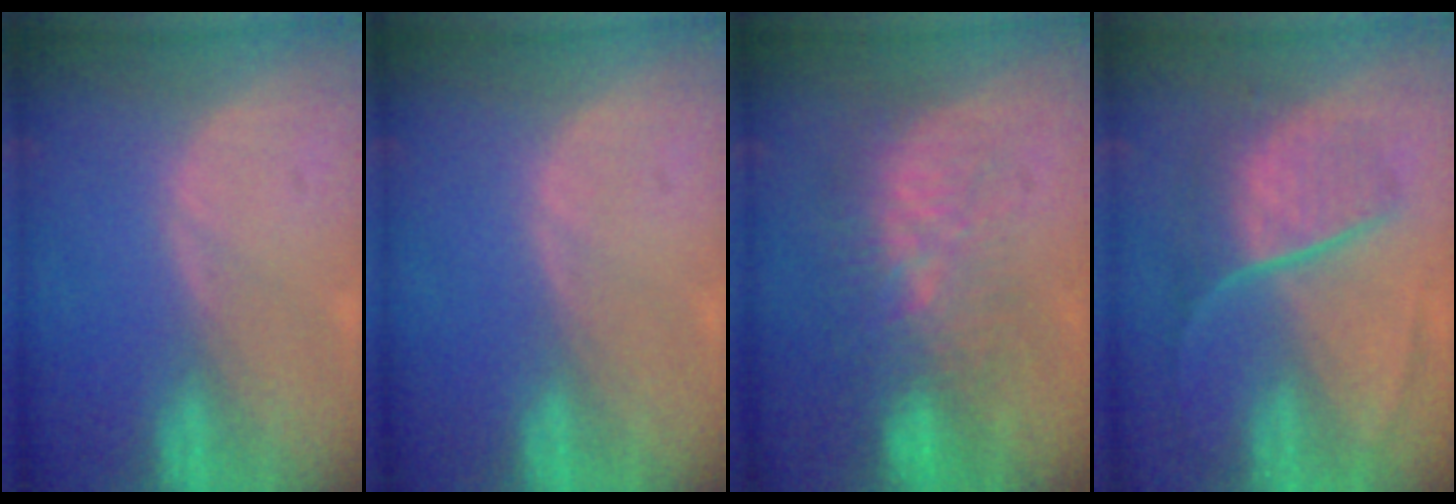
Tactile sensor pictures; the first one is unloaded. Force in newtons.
{"total": 0.0}
{"total": 9.1, "press": 8.8, "slide": 2.3}
{"total": 9.2, "press": 7.7, "slide": 5.0}